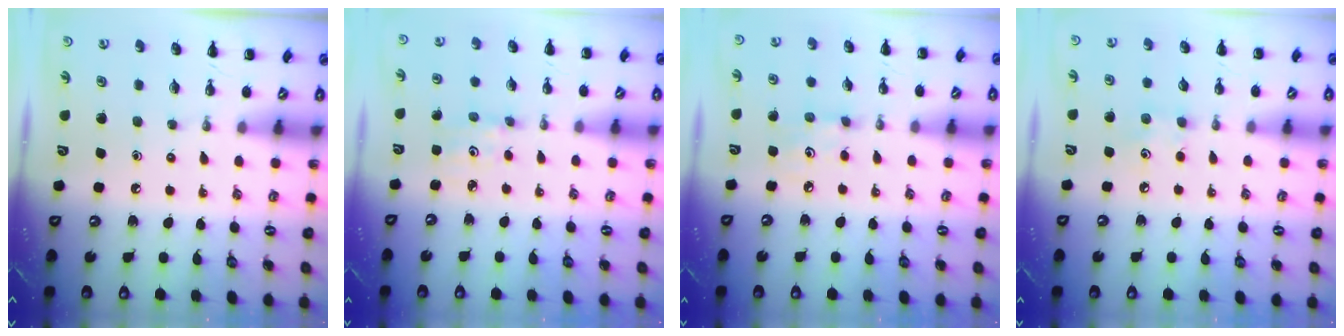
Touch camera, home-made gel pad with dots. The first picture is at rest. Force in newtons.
{"total": 1.2, "press": 1.1, "slide": 0.4}
{"total": 3.4, "press": 3.3, "slide": 1.0}
{"total": 5.9, "press": 5.7, "slide": 1.4}